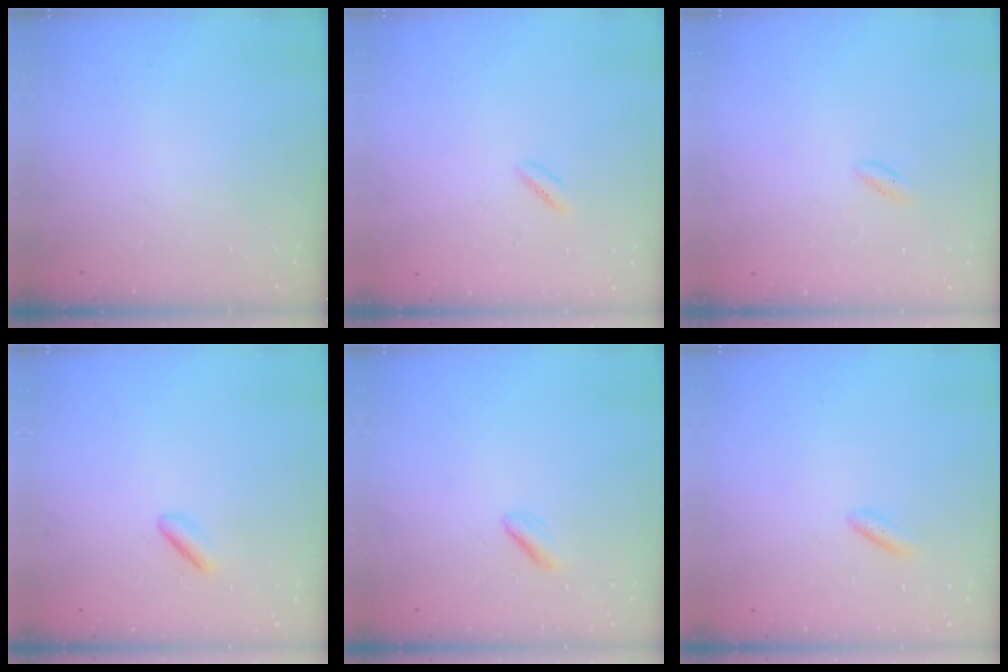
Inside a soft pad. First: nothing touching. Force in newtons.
{"total": 1.6, "press": 1.2, "slide": 1.0}
{"total": 0.5, "press": 0.0, "slide": 0.5}
{"total": 2.2, "press": 1.9, "slide": 1.2}
{"total": 2.0, "press": 2.0, "slide": 0.6}
{"total": 2.0, "press": 1.7, "slide": 1.0}